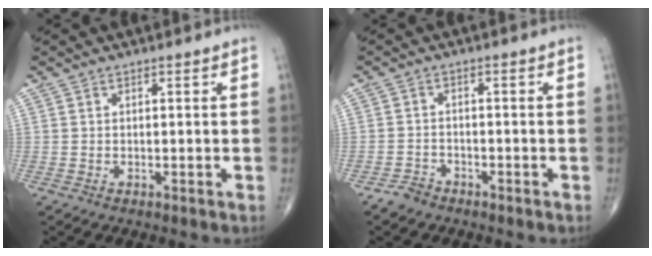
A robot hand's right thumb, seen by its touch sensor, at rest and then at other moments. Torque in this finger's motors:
{"motor_torque": [0.58, -0.14, -0.29, -0.25, -0.02]}